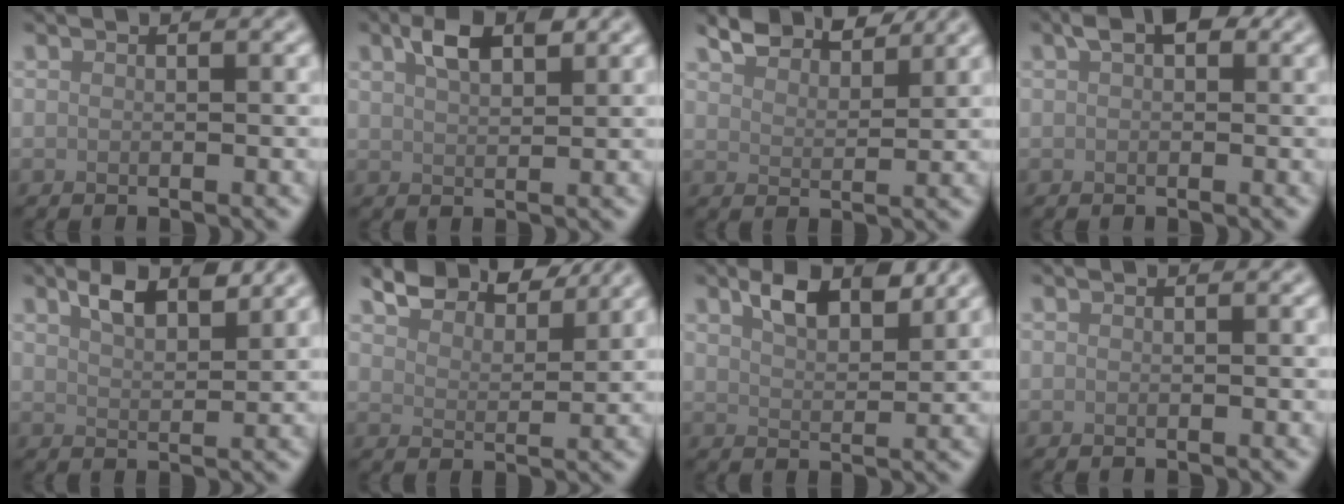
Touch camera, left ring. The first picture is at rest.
{"total": 3.5, "force": [1.9, 1.6, 2.4], "torque": [-0.048, 0.009, 0.035]}
{"total": 4.5, "force": [4.0, 1.2, 1.5], "torque": [-0.034, 0.007, 0.066]}
{"total": 2.2, "force": [1.0, 1.3, 1.5], "torque": [-0.016, 0.007, 0.010]}
{"total": 3.4, "force": [2.2, 1.3, 2.2], "torque": [-0.041, 0.004, 0.040]}
{"total": 6.0, "force": [5.4, 1.6, 2.1], "torque": [-0.048, 0.010, 0.077]}
{"total": 4.2, "force": [2.6, 1.9, 2.7], "torque": [-0.051, 0.003, 0.044]}
{"total": 0.0}